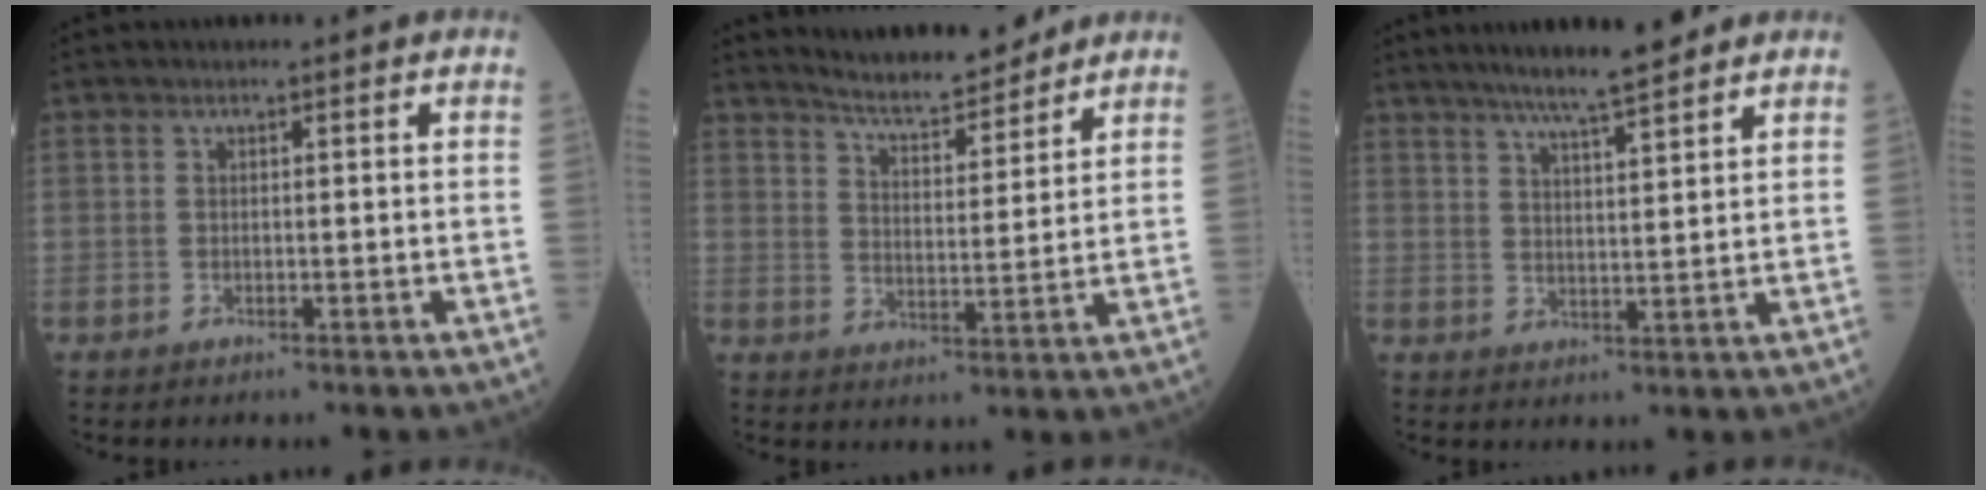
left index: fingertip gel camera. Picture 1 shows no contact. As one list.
[{"total": 9.5, "force": [8.9, 1.1, 3.1], "torque": [-0.057, 0.004, 0.145]}, {"total": 9.0, "force": [7.3, 0.3, 5.2], "torque": [-0.081, 0.016, 0.118]}]